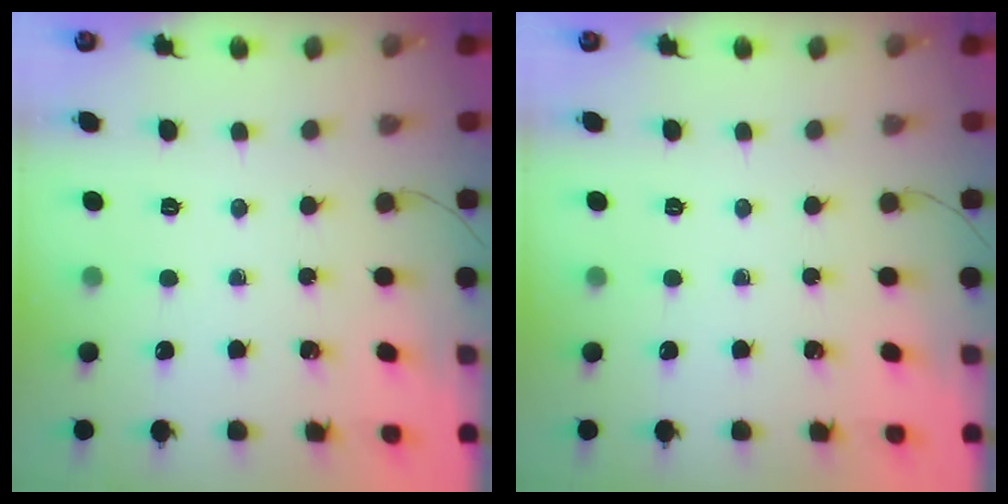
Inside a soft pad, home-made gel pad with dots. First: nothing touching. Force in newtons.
{"total": 0.0}